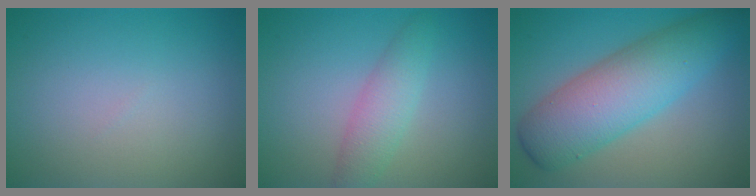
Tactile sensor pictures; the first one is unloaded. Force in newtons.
{"total": 2.9, "press": 2.9, "slide": 0.0}
{"total": 8.0, "press": 8.0, "slide": 0.1}